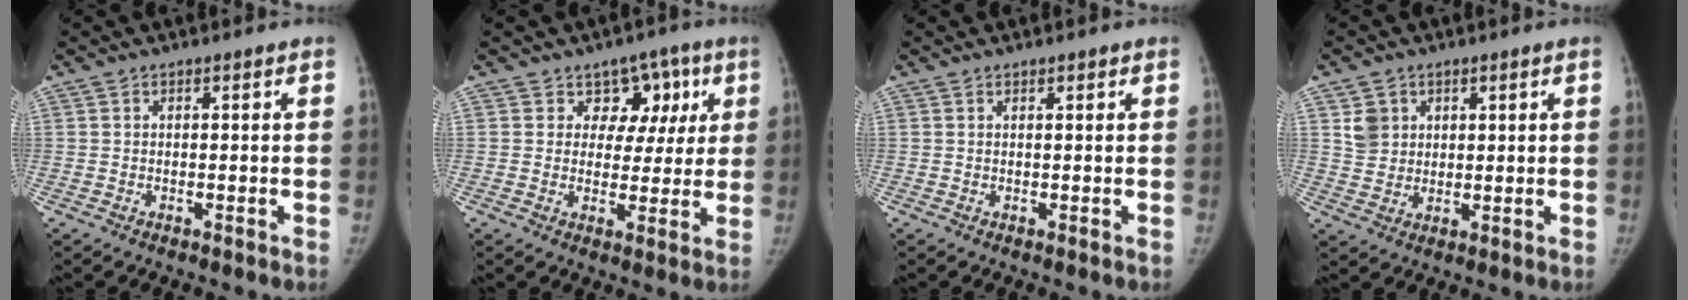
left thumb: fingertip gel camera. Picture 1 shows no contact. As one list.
[{"total": 7.9, "force": [3.5, 6.5, 2.7], "torque": [0.019, -0.005, 0.046]}, {"total": 0.9, "force": [0.6, 0.3, 0.5], "torque": [-0.006, -0.002, 0.009]}, {"total": 5.1, "force": [2.3, 4.3, 1.5], "torque": [-0.005, -0.014, 0.046]}]